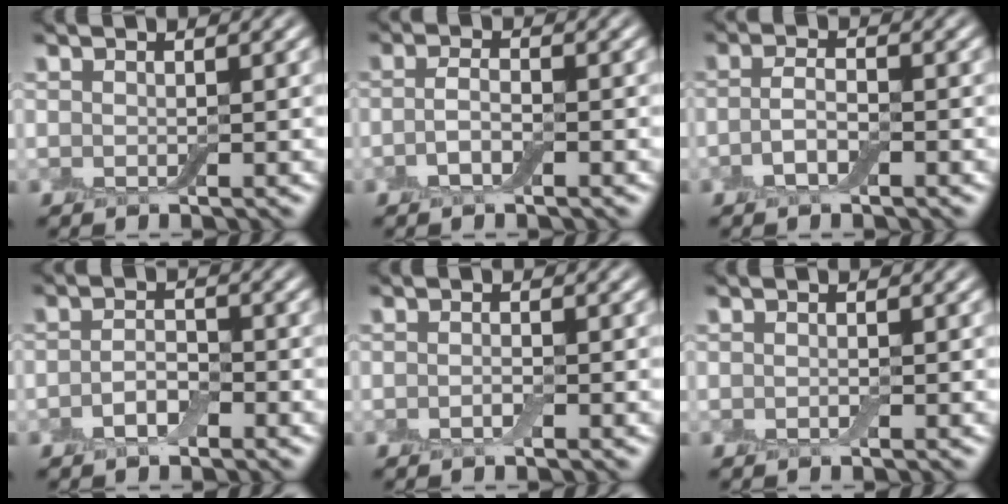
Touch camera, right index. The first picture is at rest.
{"total": 1.9, "force": [-0.7, 0.6, 1.6], "torque": [-0.036, 0.001, -0.020]}
{"total": 2.2, "force": [-0.9, 0.8, 1.8], "torque": [-0.040, 0.003, -0.024]}
{"total": 2.1, "force": [-1.0, 1.0, 1.5], "torque": [-0.029, 0.002, -0.023]}
{"total": 0.8, "force": [-0.4, 0.2, 0.6], "torque": [-0.014, -0.001, -0.008]}
{"total": 0.0}